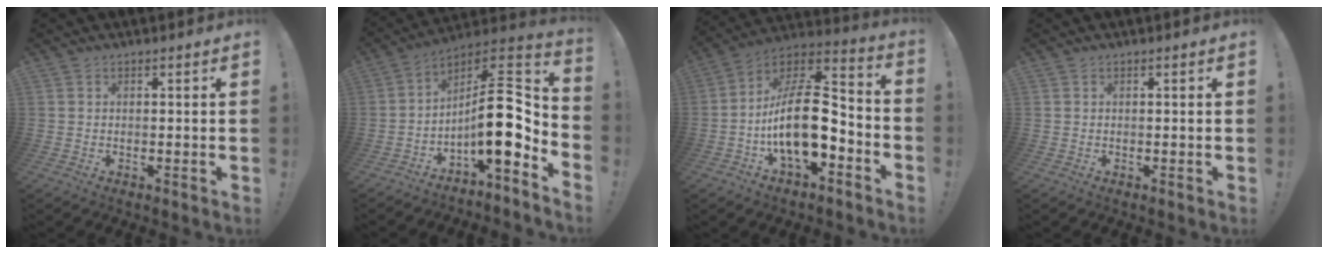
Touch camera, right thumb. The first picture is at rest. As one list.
[{"total": 16.9, "force": [-2.4, 6.2, 15.6], "torque": [-0.246, -0.001, -0.039]}, {"total": 19.6, "force": [-3.9, 9.8, 16.5], "torque": [-0.300, 0.017, -0.060]}, {"total": 0.0}]